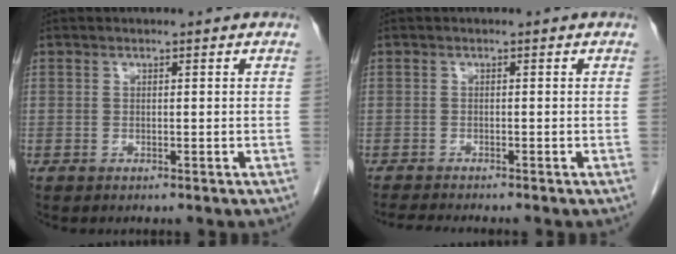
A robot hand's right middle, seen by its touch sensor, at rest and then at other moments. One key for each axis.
{"total": 4.2, "fx": -3.9, "fy": -0.2, "fz": 1.6, "tx": -0.024, "ty": -0.016, "tz": -0.063}